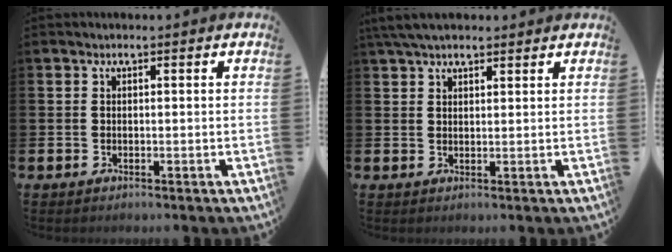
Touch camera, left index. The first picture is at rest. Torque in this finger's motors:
{"motor_torque": [0.84, -1.30, 1.05, 0.21]}